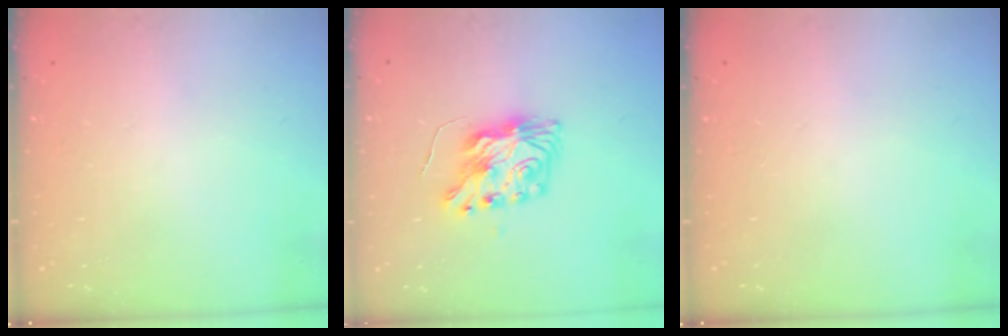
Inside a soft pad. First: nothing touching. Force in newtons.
{"total": 8.5, "press": 8.4, "slide": 0.4}
{"total": 0.0}